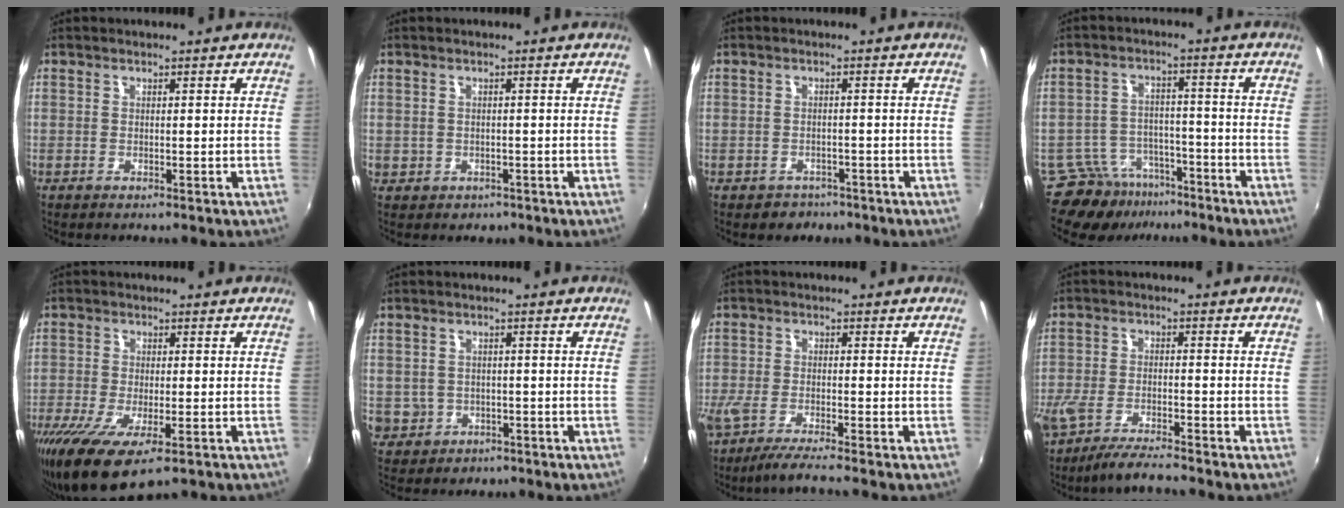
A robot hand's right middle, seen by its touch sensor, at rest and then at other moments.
{"total": 2.7, "force": [-0.6, 2.5, 0.8], "torque": [-0.019, -0.004, 0.000]}
{"total": 3.0, "force": [-2.1, 2.1, 0.2], "torque": [-0.013, 0.000, -0.029]}
{"total": 8.8, "force": [-7.2, 4.7, 1.5], "torque": [-0.041, 0.015, -0.105]}
{"total": 11.4, "force": [-6.5, 3.4, 8.8], "torque": [-0.184, -0.054, -0.109]}
{"total": 6.1, "force": [-1.2, 5.7, 1.6], "torque": [-0.056, 0.000, -0.001]}
{"total": 6.5, "force": [-5.3, 0.0, 3.7], "torque": [-0.090, -0.028, -0.100]}
{"total": 8.6, "force": [-7.2, 1.4, 4.4], "torque": [-0.109, -0.030, -0.131]}